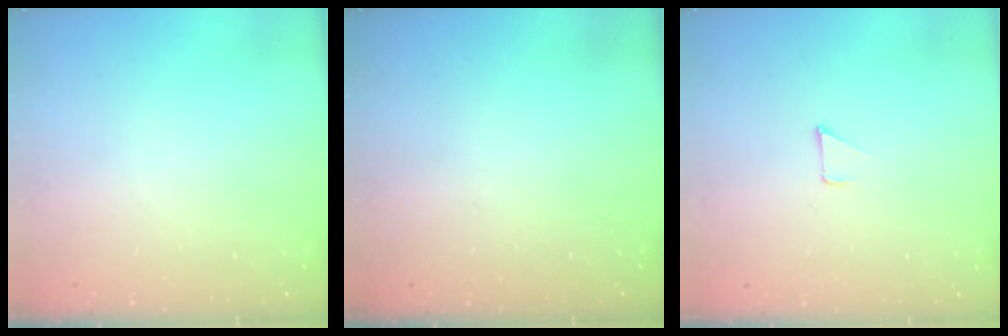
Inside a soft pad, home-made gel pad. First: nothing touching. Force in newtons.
{"total": 0.0}
{"total": 3.3, "press": 3.3, "slide": 0.3}